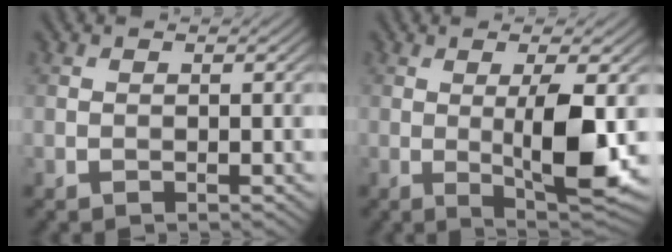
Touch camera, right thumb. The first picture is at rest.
{"total": 8.0, "force": [-0.1, 1.7, 7.8], "torque": [-0.133, -0.004, 0.002]}